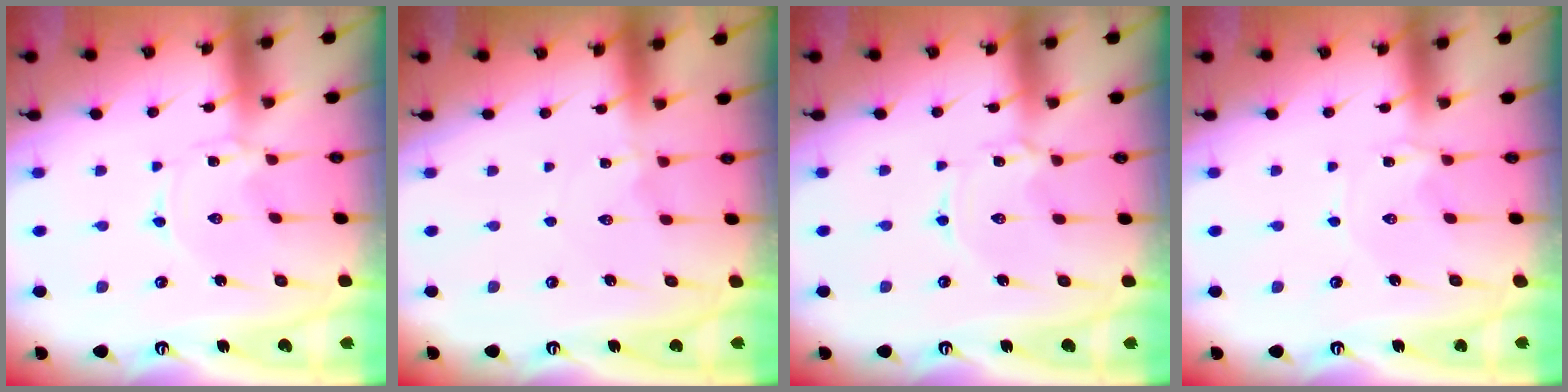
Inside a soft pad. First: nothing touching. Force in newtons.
{"total": 0.8, "press": 0.7, "slide": 0.3}
{"total": 1.4, "press": 1.4, "slide": 0.2}
{"total": 2.0, "press": 2.0, "slide": 0.2}